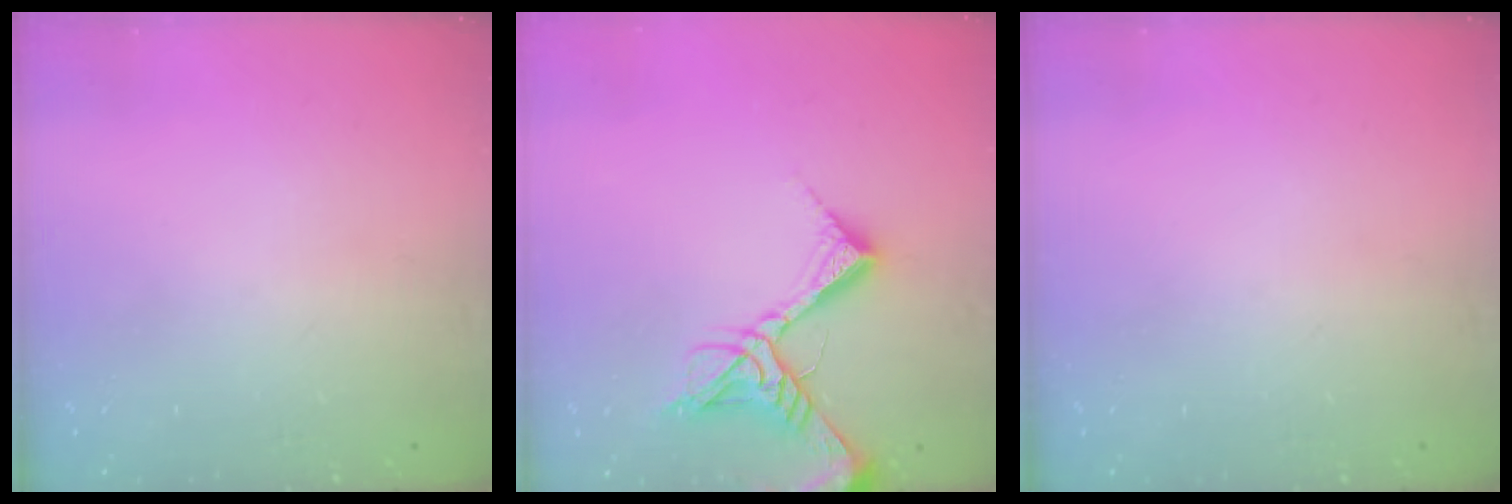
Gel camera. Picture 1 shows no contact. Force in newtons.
{"total": 12.7, "press": 12.7, "slide": 1.3}
{"total": 0.0}